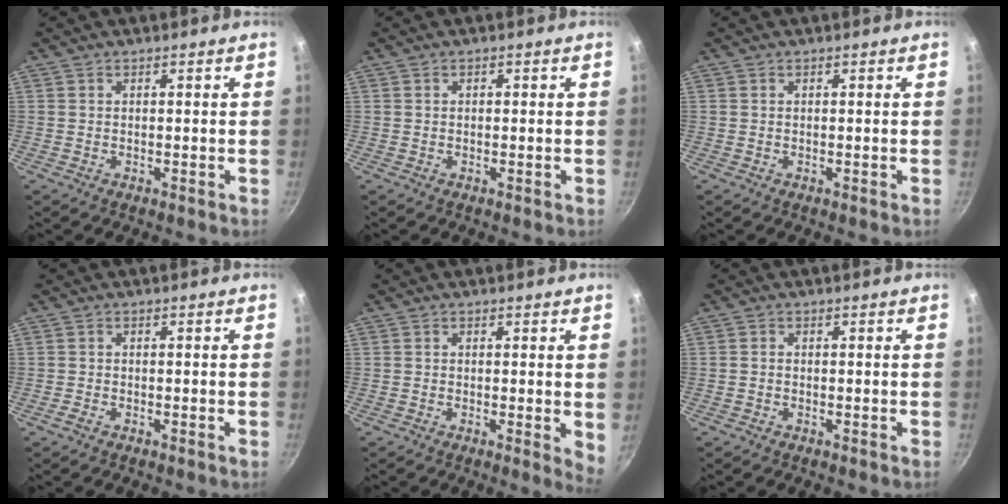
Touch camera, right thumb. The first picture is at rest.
{"total": 0.7, "force": [0.1, 0.5, 0.4], "torque": [-0.004, 0.004, 0.002]}
{"total": 0.0}
{"total": 1.0, "force": [-0.6, 0.1, 0.7], "torque": [-0.028, 0.005, -0.019]}
{"total": 3.4, "force": [0.3, 1.1, 3.2], "torque": [-0.035, -0.009, 0.000]}
{"total": 0.5, "force": [-0.3, 0.4, 0.2], "torque": [-0.003, 0.002, -0.009]}